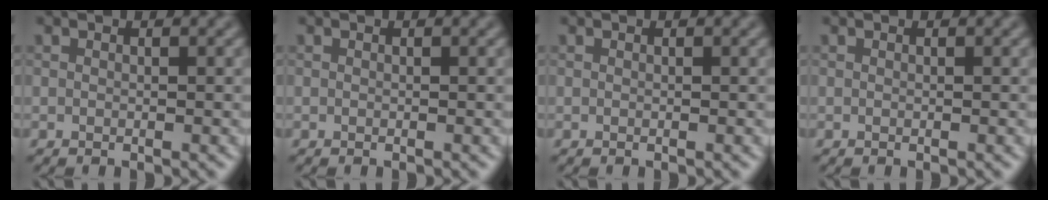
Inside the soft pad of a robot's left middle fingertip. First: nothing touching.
{"total": 0.0}
{"total": 0.0}
{"total": 0.0}